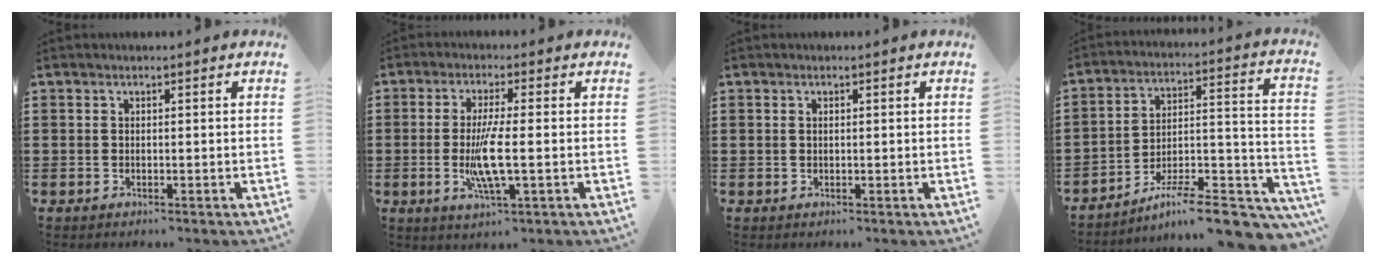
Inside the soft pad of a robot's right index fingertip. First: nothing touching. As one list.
[{"total": 6.6, "force": [-0.8, 0.8, 6.5], "torque": [-0.140, -0.019, -0.022]}, {"total": 0.5, "force": [0.2, 0.2, 0.4], "torque": [-0.010, -0.001, 0.003]}, {"total": 10.3, "force": [-8.1, 2.1, 6.0], "torque": [-0.084, 0.017, -0.150]}]